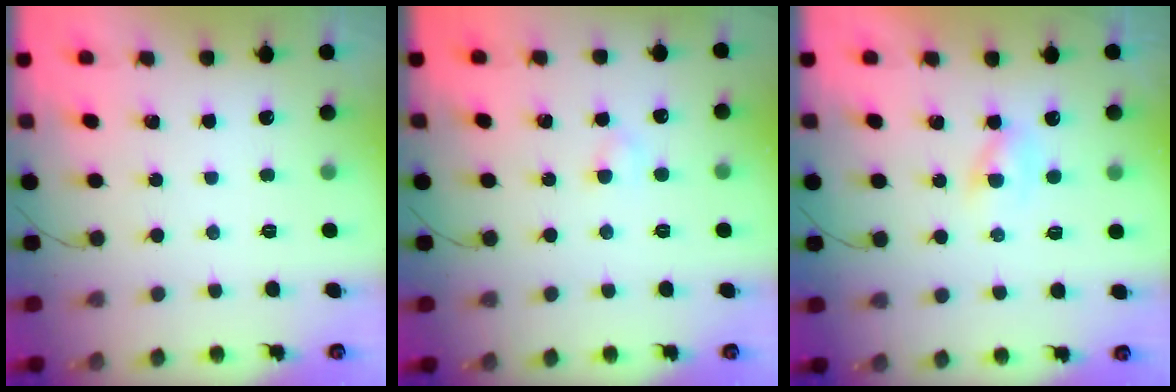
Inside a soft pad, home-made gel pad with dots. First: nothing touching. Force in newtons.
{"total": 2.3, "press": 2.1, "slide": 0.8}
{"total": 1.6, "press": 1.5, "slide": 0.7}